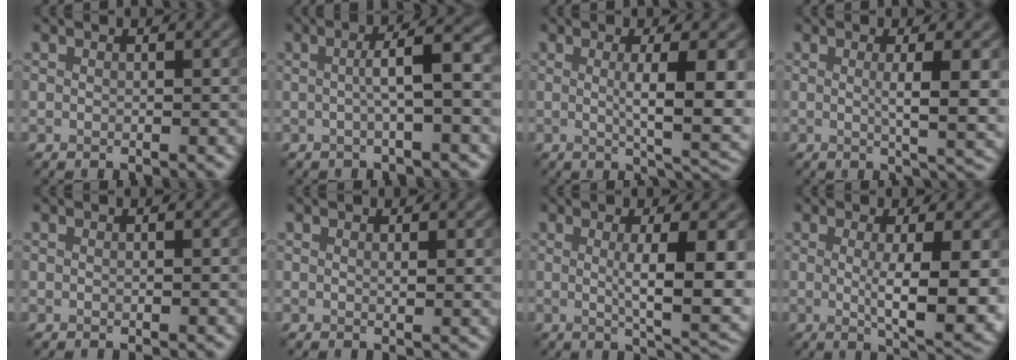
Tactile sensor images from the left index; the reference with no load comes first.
{"total": 4.0, "force": [0.0, 0.7, 3.9], "torque": [-0.060, 0.014, -0.003]}
{"total": 6.8, "force": [0.2, 1.5, 6.7], "torque": [-0.092, -0.008, 0.008]}
{"total": 4.9, "force": [0.3, 1.0, 4.8], "torque": [-0.070, -0.006, 0.006]}
{"total": 0.0}
{"total": 0.8, "force": [0.3, 0.1, 0.7], "torque": [-0.008, -0.003, 0.005]}
{"total": 7.6, "force": [0.3, 1.8, 7.4], "torque": [-0.100, -0.010, 0.010]}
{"total": 7.6, "force": [-0.2, 1.7, 7.4], "torque": [-0.105, -0.013, 0.003]}